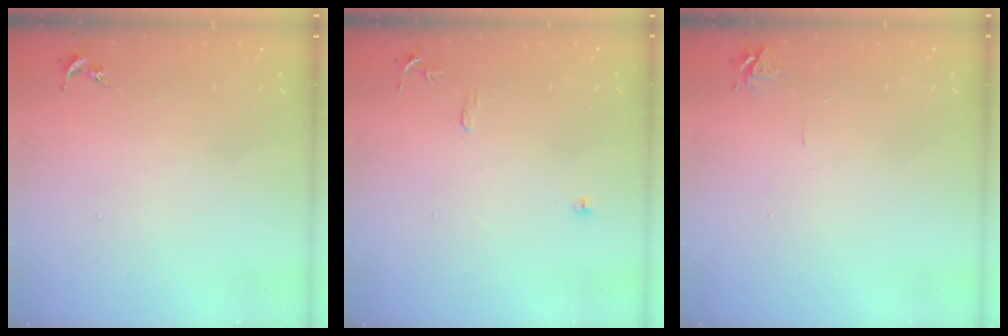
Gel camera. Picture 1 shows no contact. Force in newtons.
{"total": 7.1, "press": 7.1, "slide": 0.7}
{"total": 5.8, "press": 5.8, "slide": 0.7}